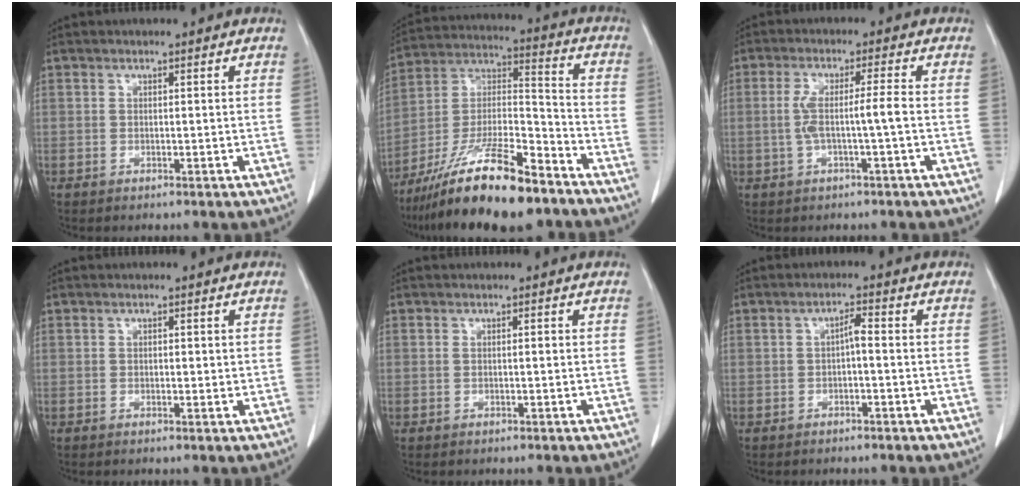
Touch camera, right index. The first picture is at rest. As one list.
[{"total": 19.5, "force": [-13.6, 3.8, 13.5], "torque": [-0.258, -0.011, -0.239]}, {"total": 4.8, "force": [-0.6, -0.3, 4.8], "torque": [-0.099, 0.016, -0.006]}, {"total": 1.0, "force": [0.2, 0.5, 0.8], "torque": [-0.015, -0.001, 0.004]}, {"total": 0.5, "force": [0.1, 0.1, 0.5], "torque": [-0.010, 0.002, 0.005]}, {"total": 1.9, "force": [-0.4, 0.3, 1.9], "torque": [-0.033, 0.006, -0.005]}]